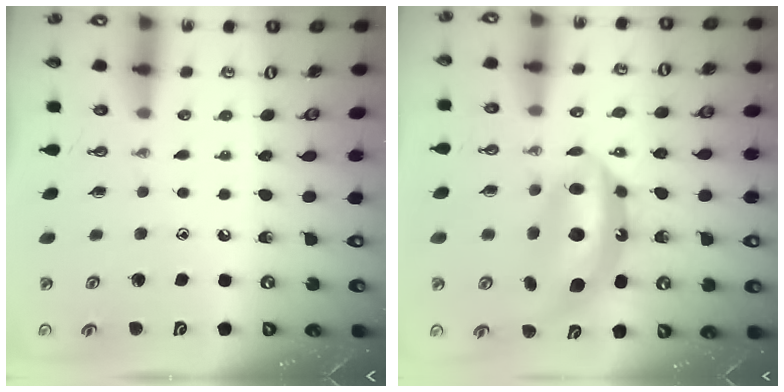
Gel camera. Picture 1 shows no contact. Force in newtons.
{"total": 13.1, "press": 13.0, "slide": 1.5}